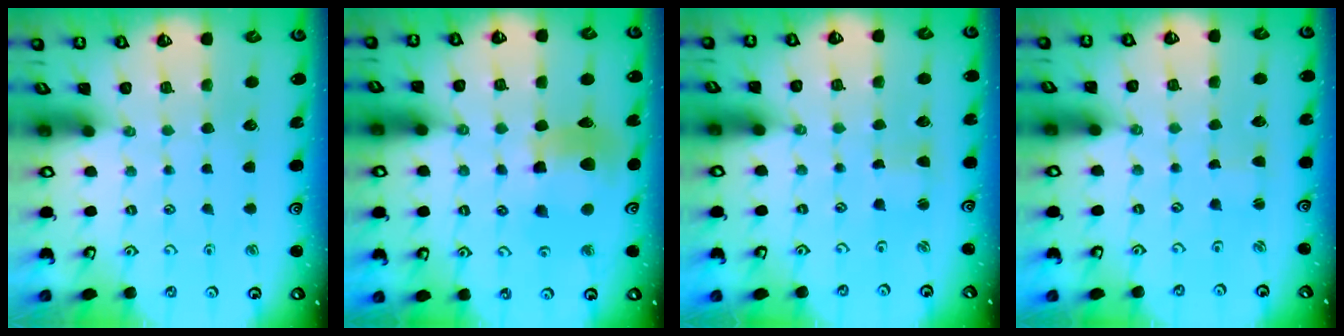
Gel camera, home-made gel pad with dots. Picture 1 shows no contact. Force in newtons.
{"total": 12.6, "press": 12.5, "slide": 1.7}
{"total": 1.9, "press": 1.9, "slide": 0.4}
{"total": 0.8, "press": 0.8, "slide": 0.1}